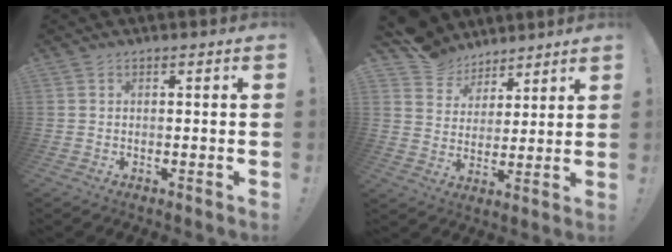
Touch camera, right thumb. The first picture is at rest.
{"total": 10.0, "force": [7.4, 6.6, 1.4], "torque": [-0.030, -0.059, 0.146]}